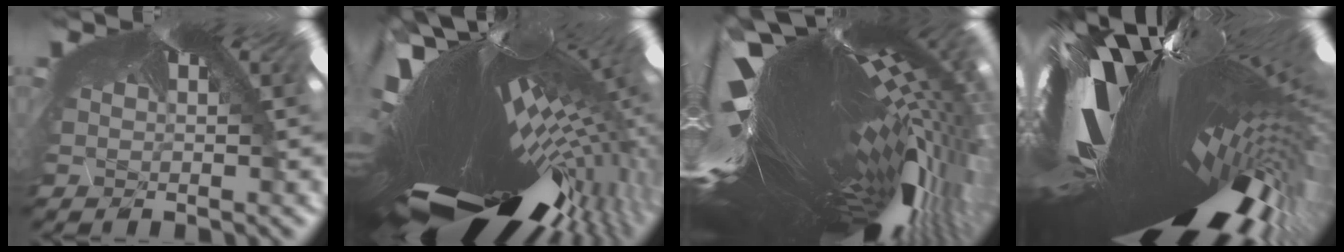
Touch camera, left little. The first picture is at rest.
{"total": 9.9, "force": [-9.4, -0.5, 3.4], "torque": [-0.084, -0.133, -0.106]}
{"total": 6.6, "force": [-4.9, -0.9, 4.4], "torque": [-0.111, -0.102, -0.024]}
{"total": 7.1, "force": [-6.2, 0.4, 3.5], "torque": [-0.091, -0.126, -0.051]}